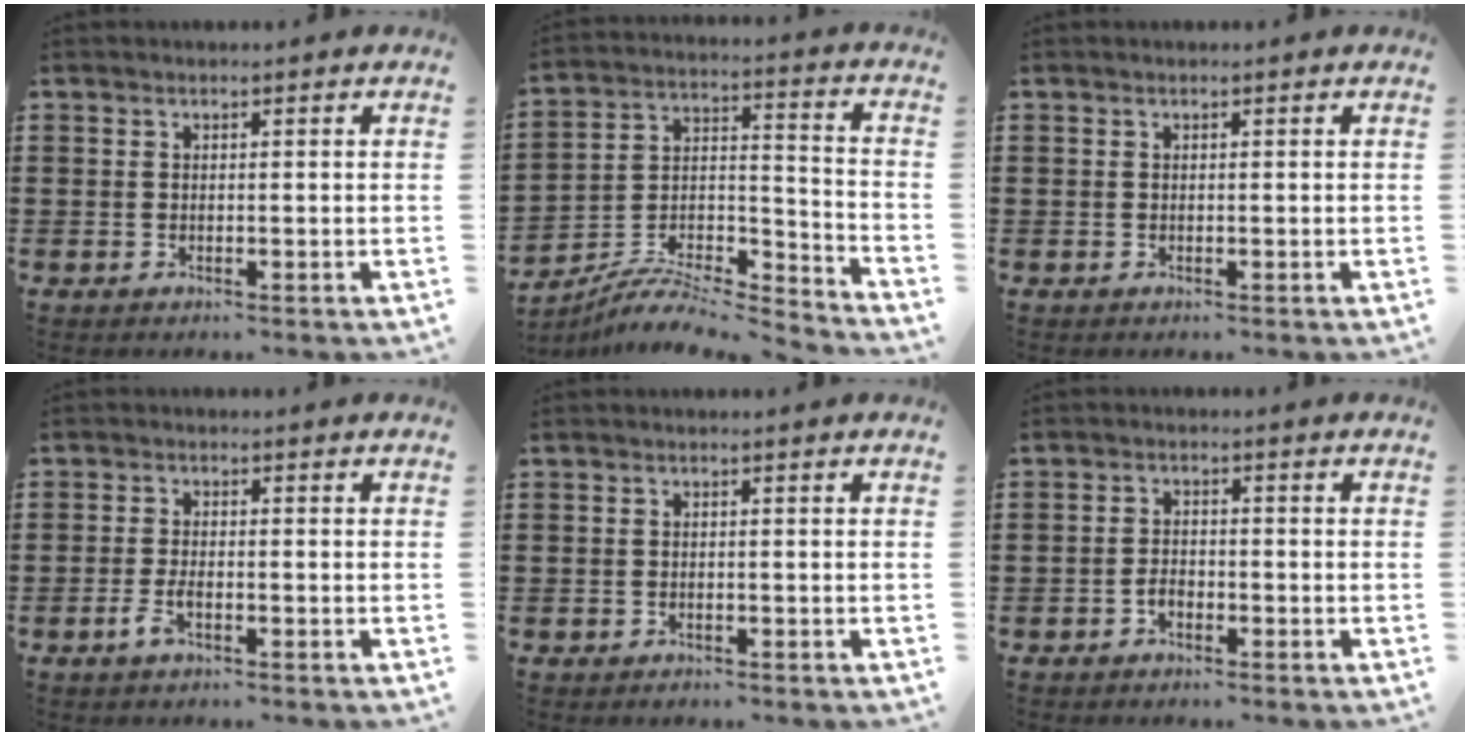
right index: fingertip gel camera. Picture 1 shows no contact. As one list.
[{"total": 7.0, "force": [-6.5, 1.4, 2.2], "torque": [-0.040, 0.000, -0.130]}, {"total": 0.0}, {"total": 2.8, "force": [-1.5, 0.7, 2.3], "torque": [-0.061, -0.007, -0.033]}, {"total": 0.6, "force": [-0.5, 0.3, 0.1], "torque": [-0.004, -0.001, -0.011]}, {"total": 1.8, "force": [-1.1, 1.0, 1.1], "torque": [-0.025, -0.002, -0.022]}]